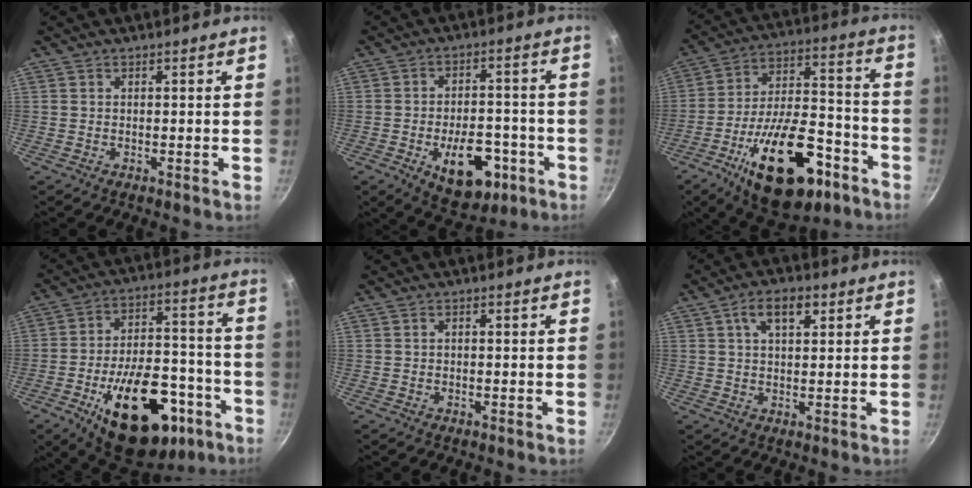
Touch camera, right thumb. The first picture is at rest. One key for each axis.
{"total": 13.8, "fx": -5.1, "fy": 8.1, "fz": 10.0, "tx": -0.105, "ty": 0.023, "tz": -0.060}
{"total": 24.9, "fx": -12.2, "fy": 11.9, "fz": 18.2, "tx": -0.262, "ty": 0.070, "tz": -0.180}
{"total": 26.8, "fx": -12.1, "fy": 14.4, "fz": 19.1, "tx": -0.244, "ty": 0.063, "tz": -0.159}
{"total": 0.5, "fx": -0.1, "fy": 0.3, "fz": 0.4, "tx": -0.006, "ty": 0.005, "tz": 0.000}
{"total": 6.3, "fx": 2.6, "fy": 3.2, "fz": 4.7, "tx": -0.066, "ty": 0.002, "tz": 0.041}